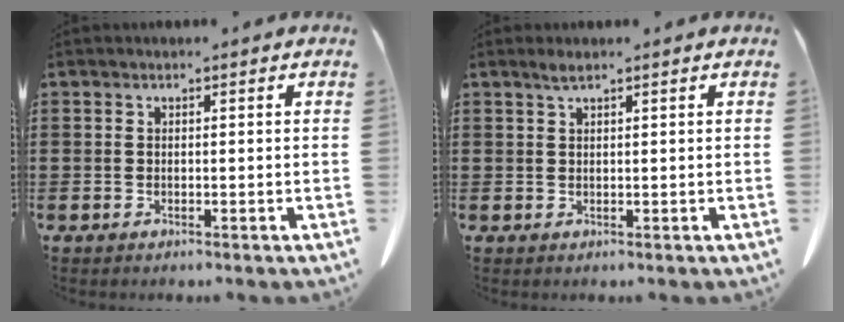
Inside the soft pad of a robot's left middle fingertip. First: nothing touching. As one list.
[{"total": 1.3, "force": [0.9, 0.1, 0.9], "torque": [-0.021, -0.001, 0.017]}]